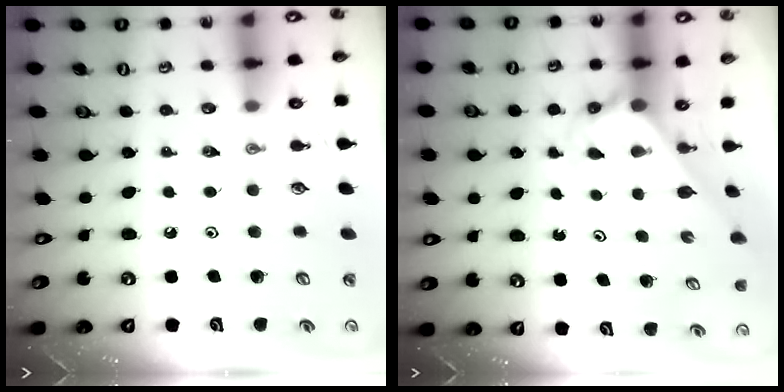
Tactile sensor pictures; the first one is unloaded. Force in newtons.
{"total": 2.1, "press": 2.1, "slide": 0.2}